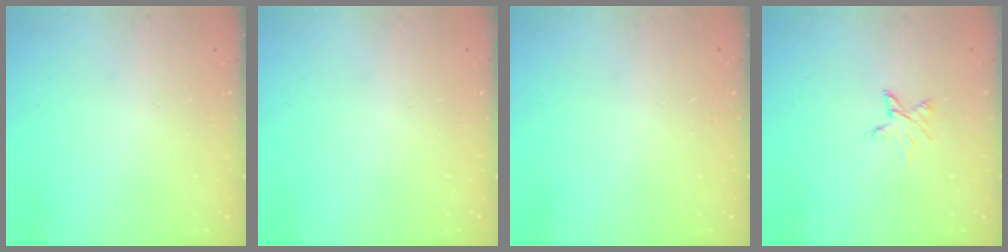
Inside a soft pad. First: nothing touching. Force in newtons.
{"total": 0.0}
{"total": 0.0}
{"total": 3.6, "press": 3.6, "slide": 0.3}